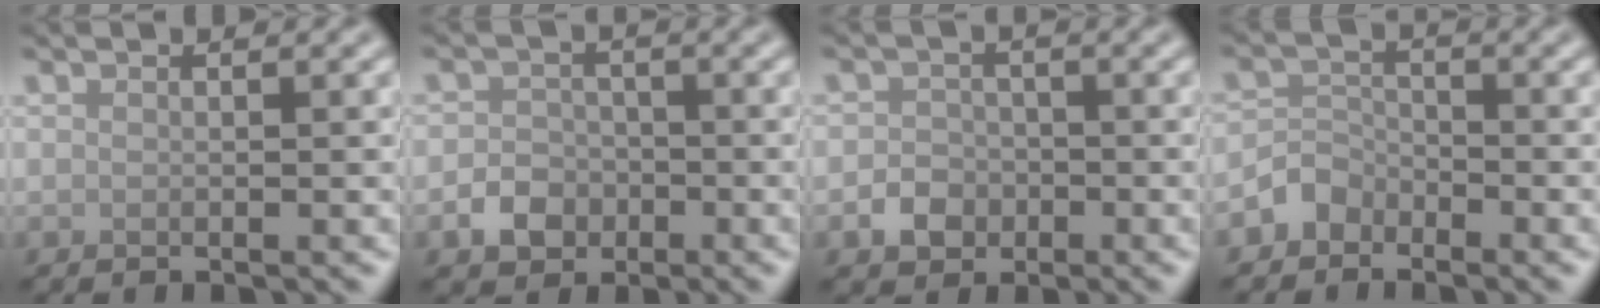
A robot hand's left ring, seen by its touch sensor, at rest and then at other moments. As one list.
[{"total": 2.7, "force": [-1.2, 2.2, 1.0], "torque": [-0.011, 0.004, -0.023]}, {"total": 2.3, "force": [-0.9, 2.0, 0.8], "torque": [-0.007, 0.003, -0.021]}, {"total": 2.2, "force": [-1.7, 1.4, 0.2], "torque": [0.002, 0.013, -0.039]}]